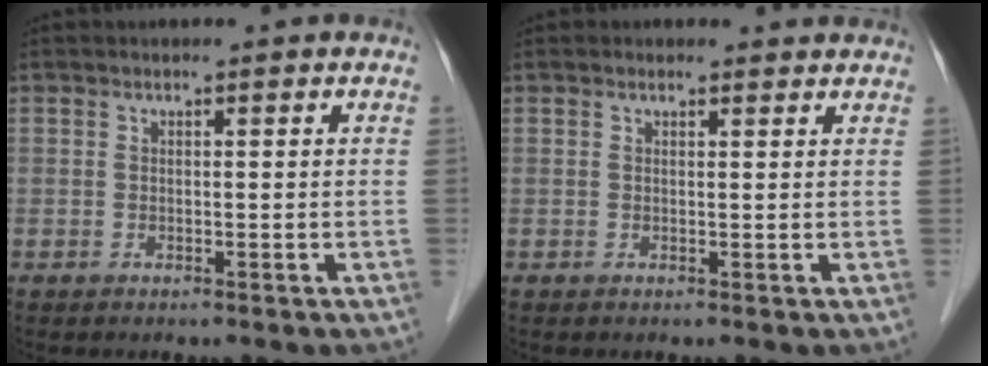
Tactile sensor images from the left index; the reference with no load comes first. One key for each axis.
{"total": 1.3, "fx": 1.2, "fy": 0.5, "fz": 0.1, "tx": -0.007, "ty": 0.002, "tz": 0.009}